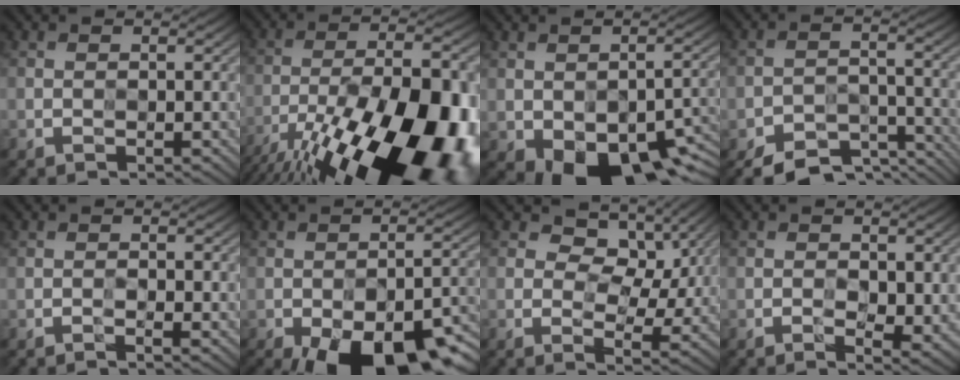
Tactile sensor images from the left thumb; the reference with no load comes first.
{"total": 21.8, "force": [-13.5, 7.8, 15.2], "torque": [-0.216, -0.040, -0.197]}
{"total": 11.6, "force": [-5.9, 6.3, 7.8], "torque": [-0.116, -0.036, -0.078]}
{"total": 9.0, "force": [-7.8, 3.0, 3.4], "torque": [-0.062, -0.009, -0.119]}
{"total": 1.0, "force": [-0.4, 0.0, 0.9], "torque": [-0.018, -0.003, -0.008]}
{"total": 18.7, "force": [-12.9, 8.2, 10.8], "torque": [-0.144, -0.040, -0.165]}
{"total": 7.2, "force": [3.6, 4.1, 4.7], "torque": [-0.077, 0.000, 0.052]}
{"total": 2.9, "force": [-0.1, 1.4, 2.5], "torque": [-0.042, -0.006, -0.001]}